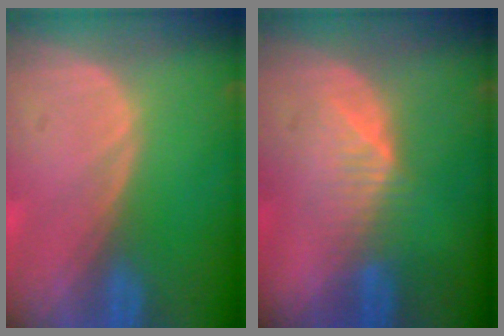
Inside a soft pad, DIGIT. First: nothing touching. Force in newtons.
{"total": 4.1, "press": 4.0, "slide": 0.9}